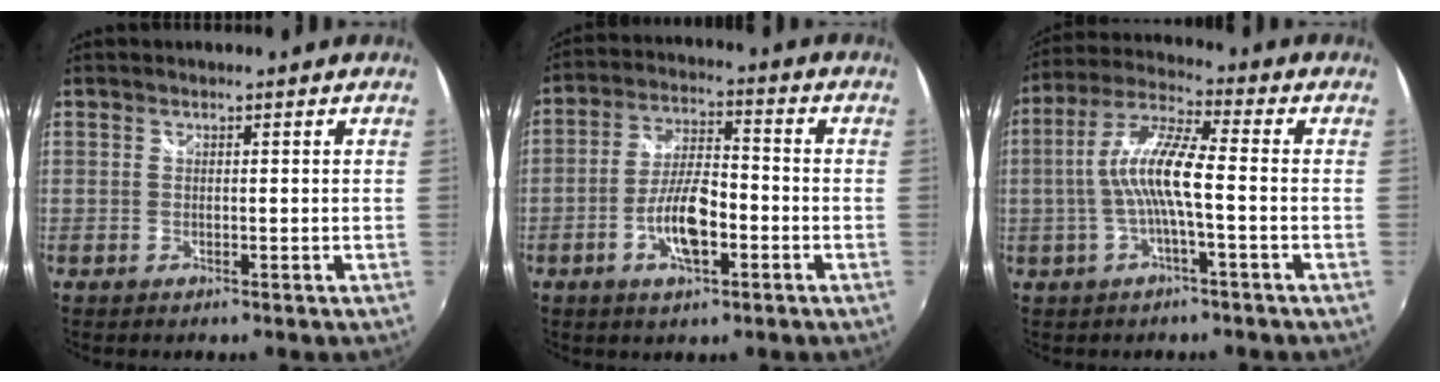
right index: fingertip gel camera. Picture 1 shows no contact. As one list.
[{"total": 9.6, "force": [-3.6, 3.6, 8.1], "torque": [-0.163, 0.004, -0.064]}, {"total": 9.7, "force": [-1.5, 1.2, 9.5], "torque": [-0.198, 0.012, -0.027]}]